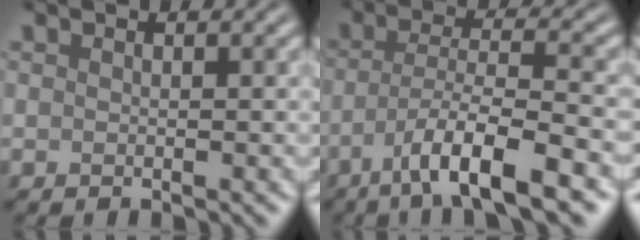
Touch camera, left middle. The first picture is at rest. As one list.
[{"total": 7.8, "force": [-4.4, 1.5, 6.2], "torque": [-0.102, 0.005, -0.080]}]